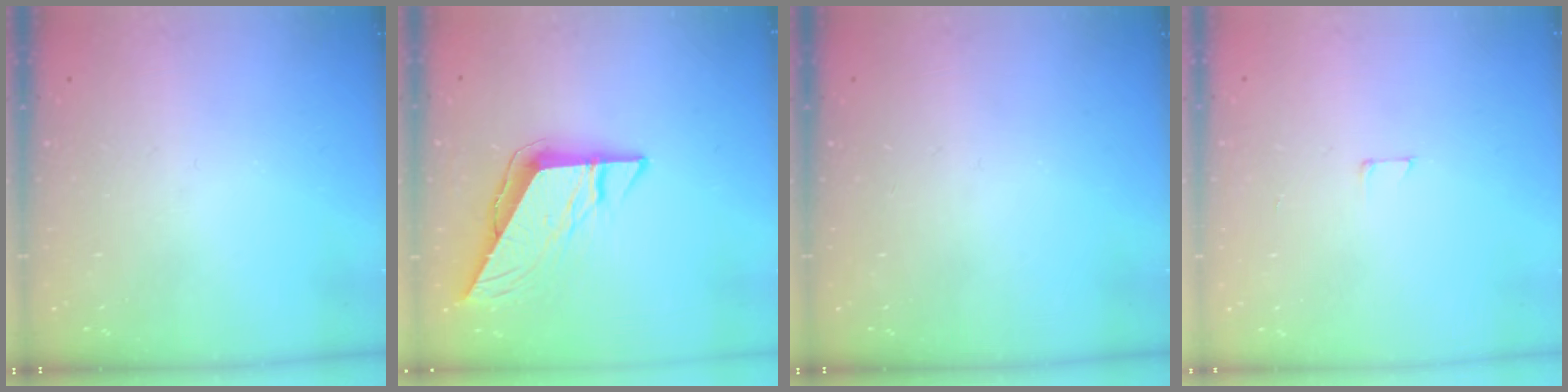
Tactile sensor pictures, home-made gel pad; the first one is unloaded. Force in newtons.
{"total": 8.8, "press": 8.7, "slide": 0.8}
{"total": 0.0}
{"total": 2.9, "press": 2.9, "slide": 0.2}